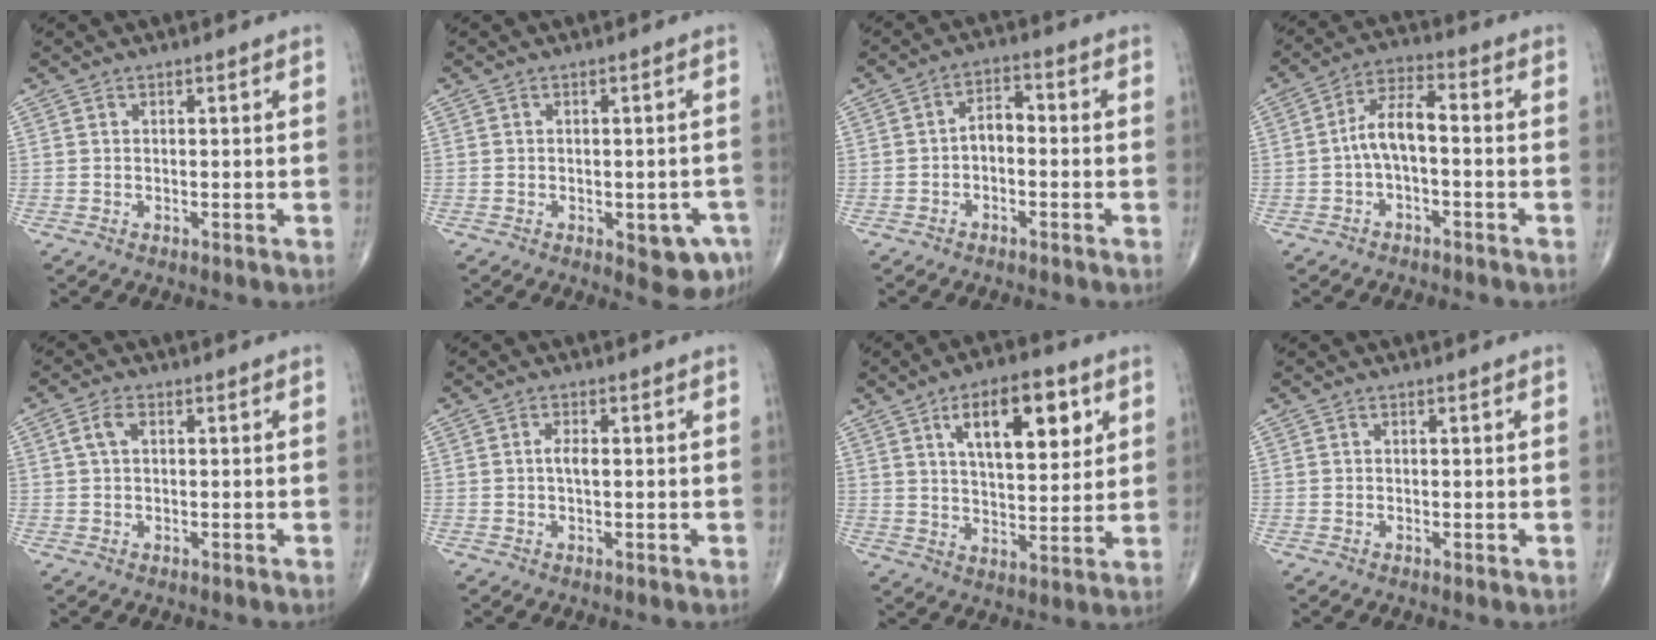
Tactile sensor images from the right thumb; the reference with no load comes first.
{"total": 6.4, "force": [-2.6, 2.8, 5.1], "torque": [-0.040, 0.008, -0.024]}
{"total": 3.9, "force": [-1.0, 2.3, 3.0], "torque": [-0.039, 0.025, -0.027]}
{"total": 6.6, "force": [-1.2, 2.7, 5.9], "torque": [-0.110, 0.036, -0.030]}
{"total": 2.9, "force": [0.8, 1.6, 2.3], "torque": [-0.052, 0.011, 0.015]}
{"total": 2.2, "force": [0.1, 0.8, 2.0], "torque": [-0.038, 0.001, -0.002]}
{"total": 14.4, "force": [6.0, 6.4, 11.4], "torque": [-0.140, -0.023, 0.095]}
{"total": 0.5, "force": [-0.1, 0.1, 0.5], "torque": [-0.009, -0.003, -0.002]}